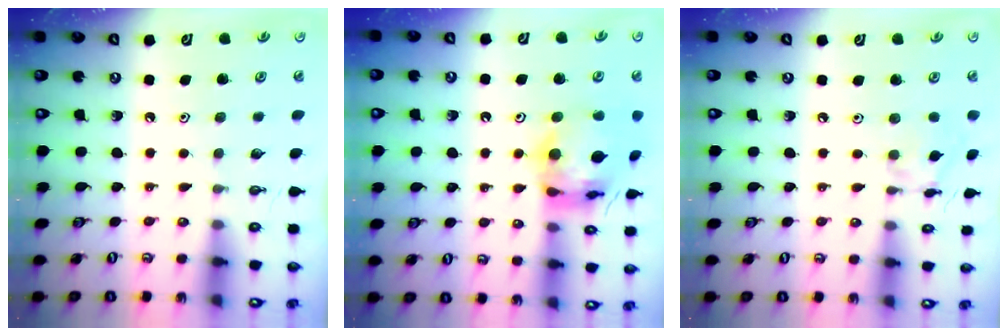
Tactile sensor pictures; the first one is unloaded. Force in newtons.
{"total": 13.5, "press": 13.4, "slide": 1.6}
{"total": 5.4, "press": 5.4, "slide": 0.6}